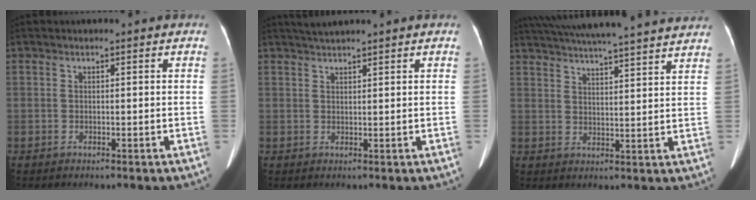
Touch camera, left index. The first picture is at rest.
{"total": 2.6, "force": [2.4, -0.4, 0.9], "torque": [-0.016, 0.017, 0.049]}
{"total": 24.5, "force": [22.3, 1.2, 10.1], "torque": [-0.173, 0.011, 0.296]}